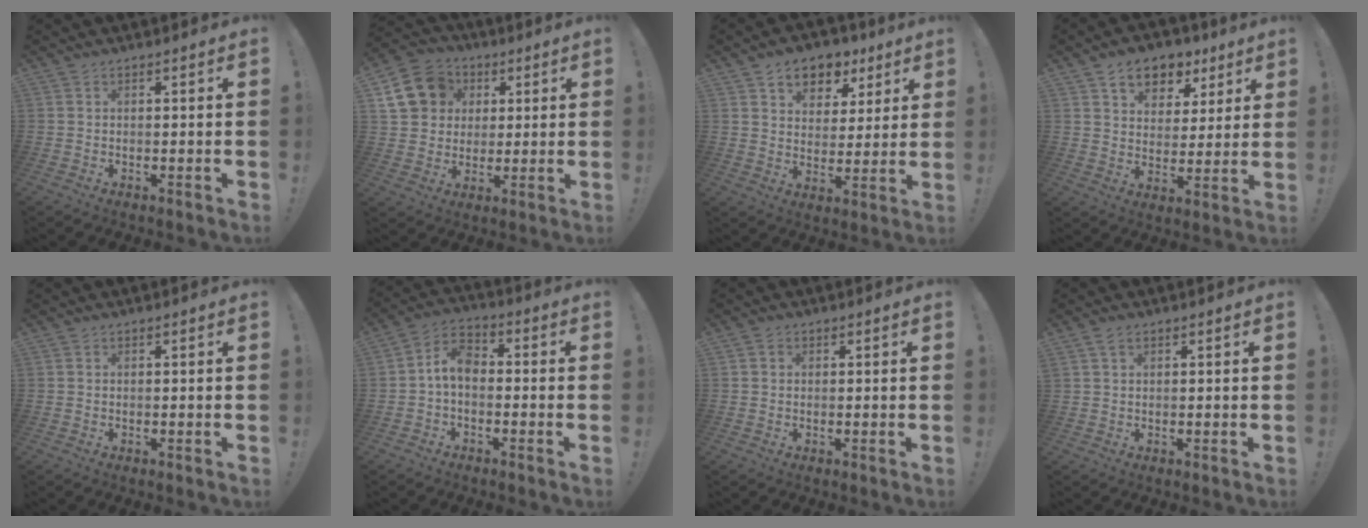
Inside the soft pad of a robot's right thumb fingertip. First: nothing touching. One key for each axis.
{"total": 15.1, "fx": 4.6, "fy": 13.0, "fz": 6.1, "tx": -0.087, "ty": -0.009, "tz": 0.101}
{"total": 8.9, "fx": 5.2, "fy": 6.6, "fz": 3.0, "tx": -0.040, "ty": -0.032, "tz": 0.100}
{"total": 10.0, "fx": 6.0, "fy": 6.9, "fz": 3.8, "tx": -0.058, "ty": -0.033, "tz": 0.116}
{"total": 0.0}
{"total": 7.3, "fx": -1.1, "fy": 4.5, "fz": 5.6, "tx": -0.106, "ty": 0.008, "tz": -0.018}
{"total": 1.0, "fx": 0.2, "fy": 1.0, "fz": 0.1, "tx": 0.004, "ty": 0.000, "tz": 0.003}
{"total": 2.1, "fx": 1.4, "fy": 1.0, "fz": 1.3, "tx": -0.026, "ty": 0.002, "tz": 0.025}